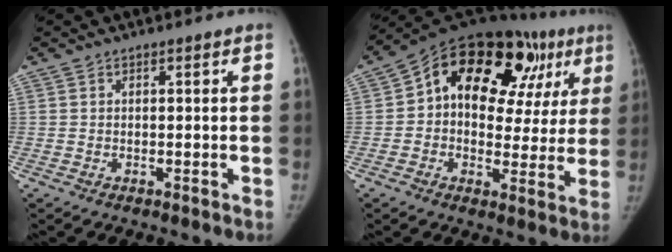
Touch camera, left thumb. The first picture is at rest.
{"total": 23.9, "force": [8.4, 14.5, 17.0], "torque": [-0.203, 0.049, 0.123]}